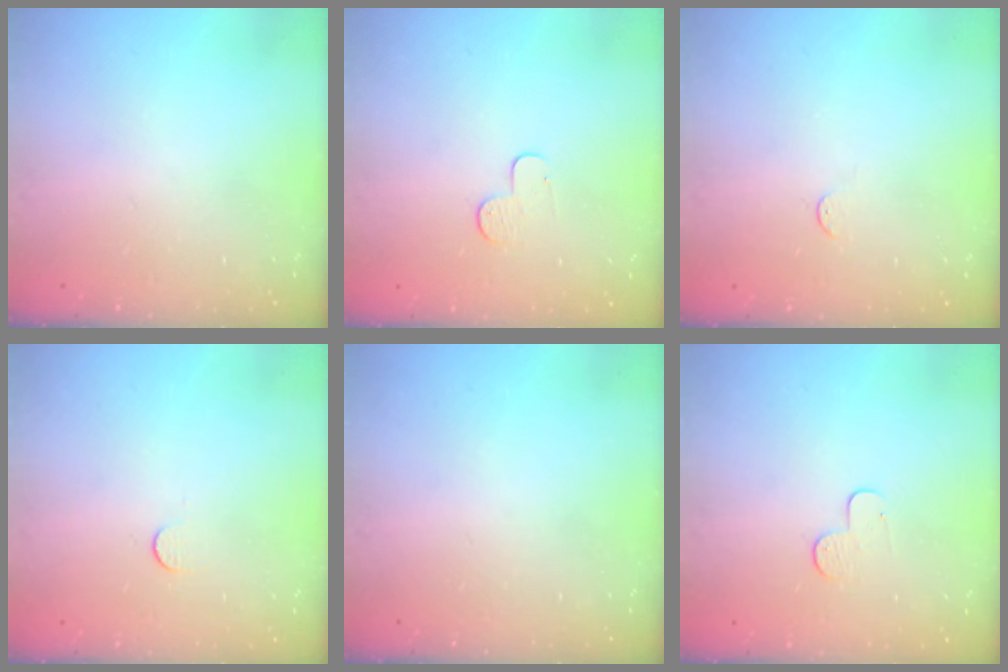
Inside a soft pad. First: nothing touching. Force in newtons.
{"total": 5.1, "press": 5.1, "slide": 0.5}
{"total": 2.9, "press": 2.9, "slide": 0.4}
{"total": 3.7, "press": 3.7, "slide": 0.4}
{"total": 0.0}
{"total": 5.1, "press": 5.1, "slide": 0.5}